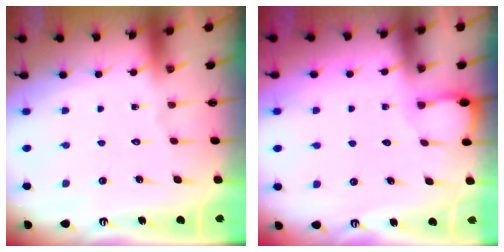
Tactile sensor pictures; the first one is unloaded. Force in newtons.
{"total": 2.5, "press": 2.4, "slide": 0.4}